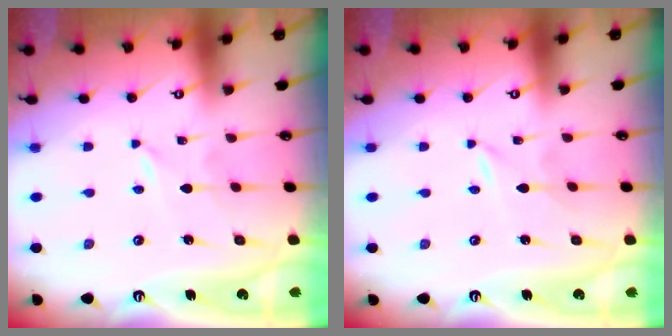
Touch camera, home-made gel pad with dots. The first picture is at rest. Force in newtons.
{"total": 0.0}